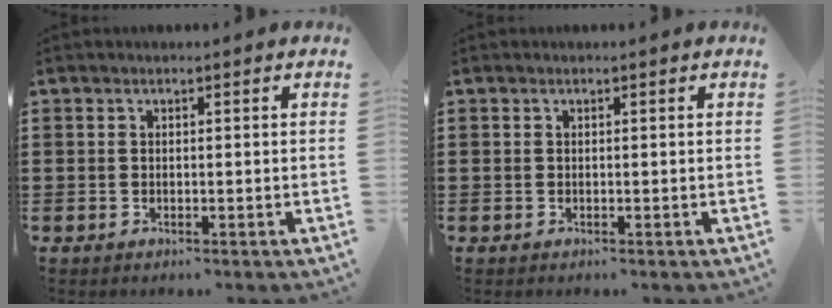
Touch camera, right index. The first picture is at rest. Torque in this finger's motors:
{"motor_torque": [-0.05, 0.12, 0.03, 0.00]}